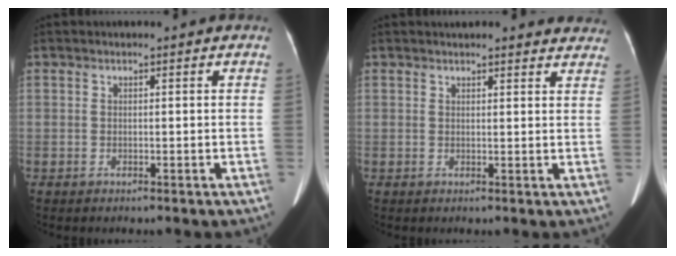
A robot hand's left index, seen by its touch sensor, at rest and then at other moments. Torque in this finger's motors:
{"motor_torque": [0.54, -0.71, 0.04, -0.01]}